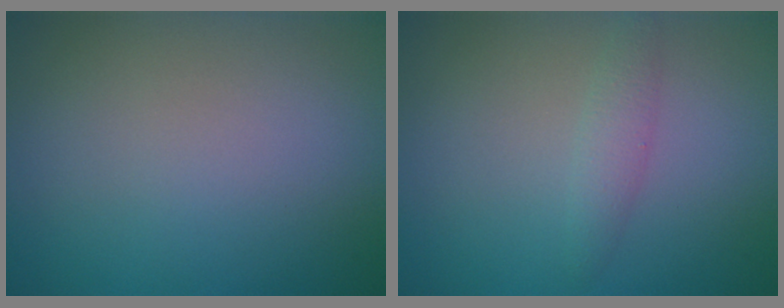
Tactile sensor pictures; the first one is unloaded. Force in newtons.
{"total": 1.5, "press": 1.5, "slide": 0.1}